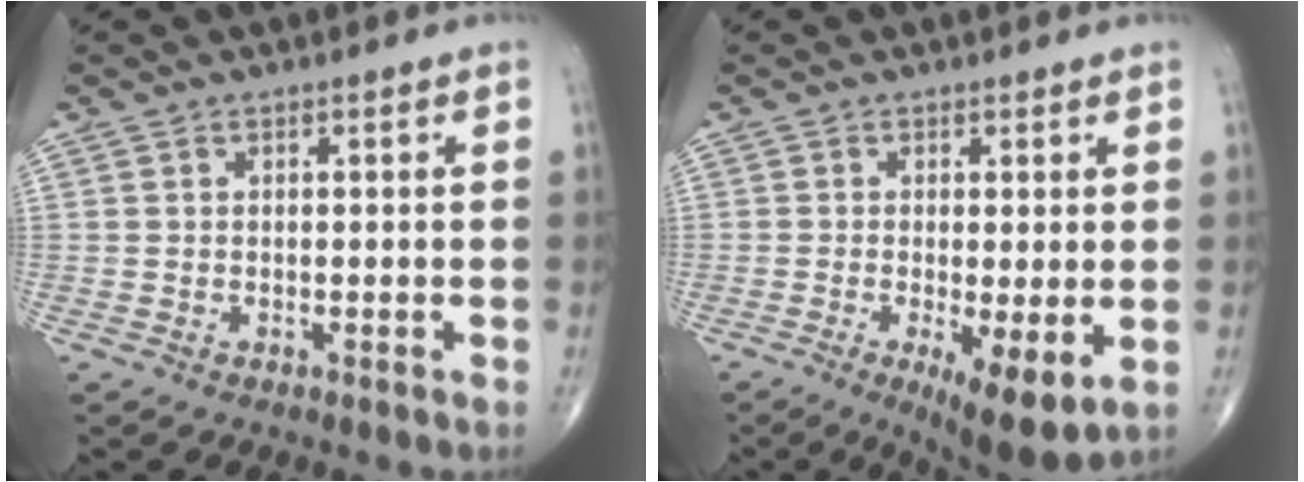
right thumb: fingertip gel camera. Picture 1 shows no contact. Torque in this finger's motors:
{"motor_torque": [-0.20, 0.52, 0.07, -0.16, 0.06]}